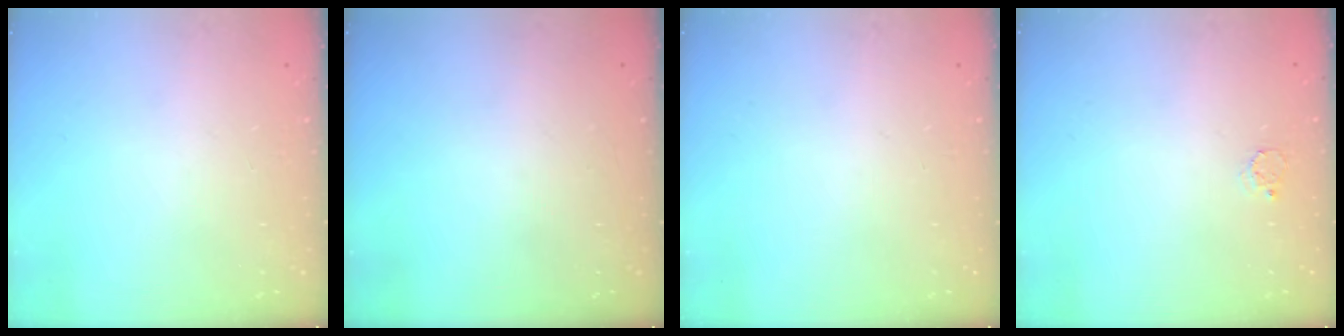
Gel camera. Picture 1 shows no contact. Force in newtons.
{"total": 0.0}
{"total": 0.0}
{"total": 2.3, "press": 2.3, "slide": 0.2}